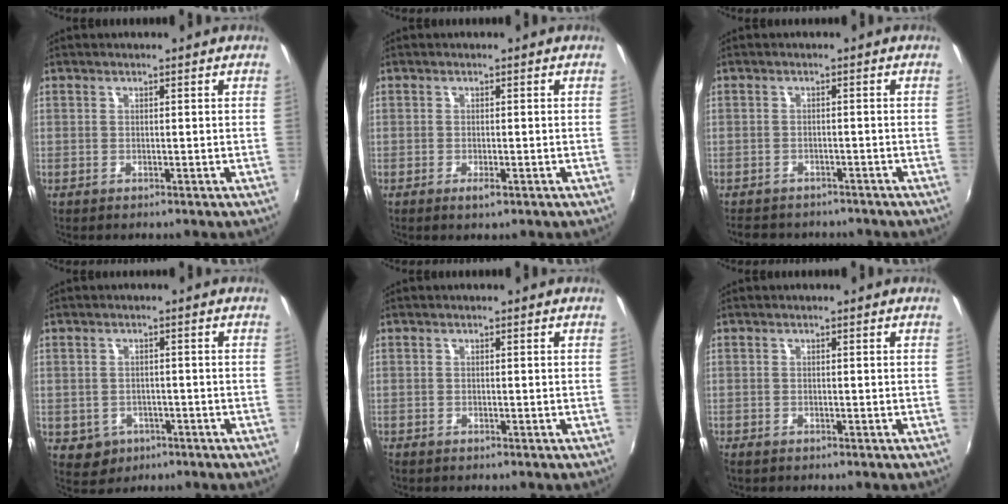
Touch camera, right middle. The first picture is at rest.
{"total": 1.4, "force": [-0.6, 0.3, 1.3], "torque": [-0.023, -0.005, -0.011]}
{"total": 7.9, "force": [-6.9, 3.3, 2.2], "torque": [-0.055, -0.009, -0.099]}
{"total": 4.3, "force": [-1.4, 3.9, 1.3], "torque": [-0.036, -0.001, -0.012]}
{"total": 0.5, "force": [-0.5, 0.2, 0.1], "torque": [-0.002, -0.003, -0.013]}
{"total": 0.8, "force": [-0.7, 0.3, 0.2], "torque": [-0.006, -0.003, -0.015]}